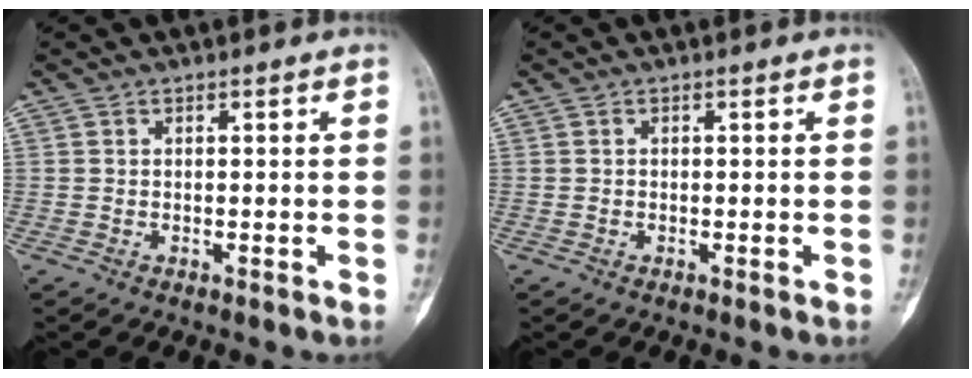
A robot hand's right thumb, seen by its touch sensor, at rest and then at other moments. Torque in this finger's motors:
{"motor_torque": [0.02, 0.02, 0.01, -0.15, -0.03]}